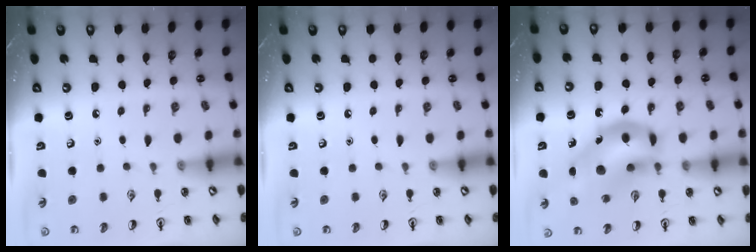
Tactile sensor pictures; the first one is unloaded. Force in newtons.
{"total": 0.0}
{"total": 17.3, "press": 16.7, "slide": 4.8}